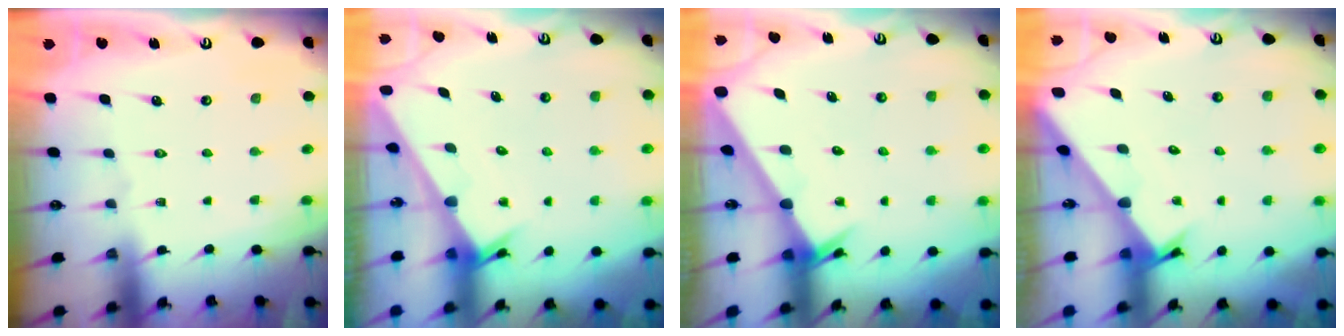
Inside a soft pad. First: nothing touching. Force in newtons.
{"total": 2.4, "press": 2.4, "slide": 0.2}
{"total": 2.4, "press": 2.4, "slide": 0.1}
{"total": 2.3, "press": 2.3, "slide": 0.2}